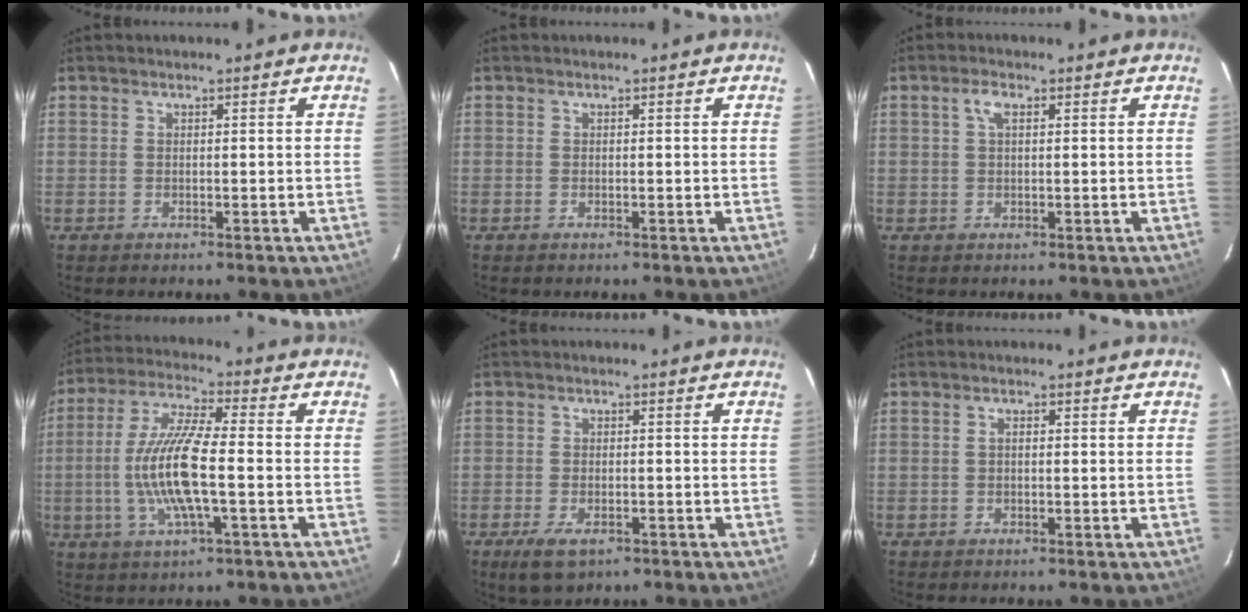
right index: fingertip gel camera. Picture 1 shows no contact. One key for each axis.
{"total": 0.0}
{"total": 2.4, "fx": 0.8, "fy": 1.0, "fz": 2.0, "tx": -0.039, "ty": 0.009, "tz": 0.016}
{"total": 13.3, "fx": -2.3, "fy": 2.2, "fz": 12.9, "tx": -0.265, "ty": 0.001, "tz": -0.047}
{"total": 6.0, "fx": -3.5, "fy": 2.8, "fz": 3.9, "tx": -0.092, "ty": -0.017, "tz": -0.059}
{"total": 0.8, "fx": -0.1, "fy": 0.4, "fz": 0.6, "tx": -0.009, "ty": 0.006, "tz": -0.002}